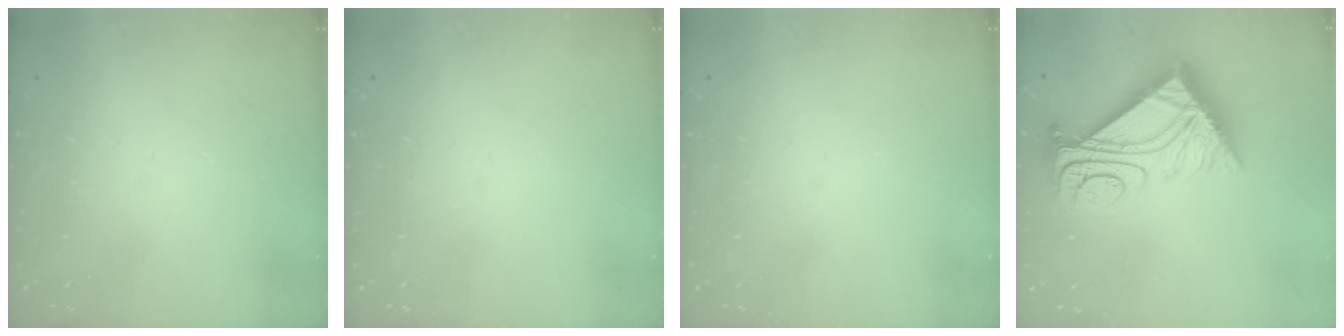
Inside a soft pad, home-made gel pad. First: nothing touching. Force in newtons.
{"total": 0.0}
{"total": 0.0}
{"total": 16.2, "press": 16.1, "slide": 1.5}